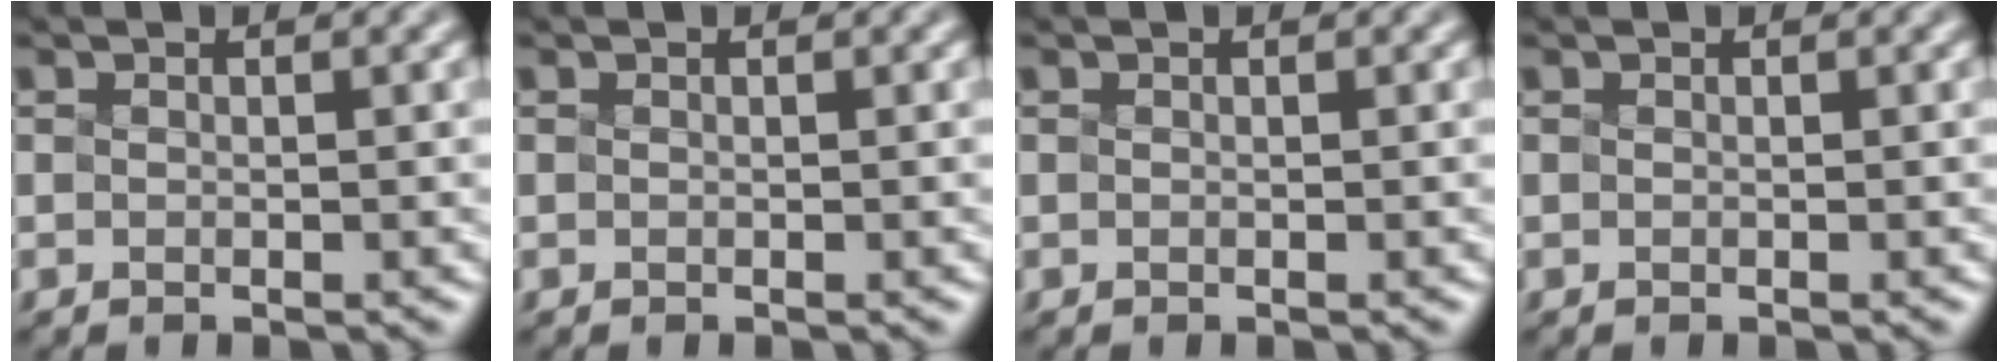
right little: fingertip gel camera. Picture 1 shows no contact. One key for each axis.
{"total": 0.0}
{"total": 0.0}
{"total": 0.0}